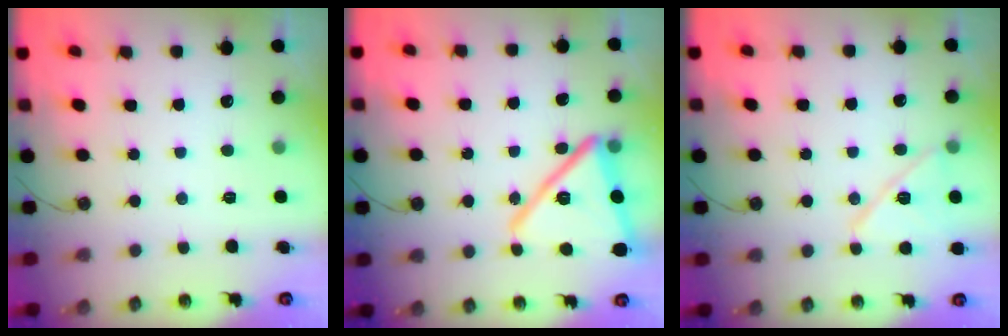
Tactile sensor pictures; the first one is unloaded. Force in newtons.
{"total": 20.3, "press": 20.2, "slide": 1.3}
{"total": 12.0, "press": 12.0, "slide": 0.6}